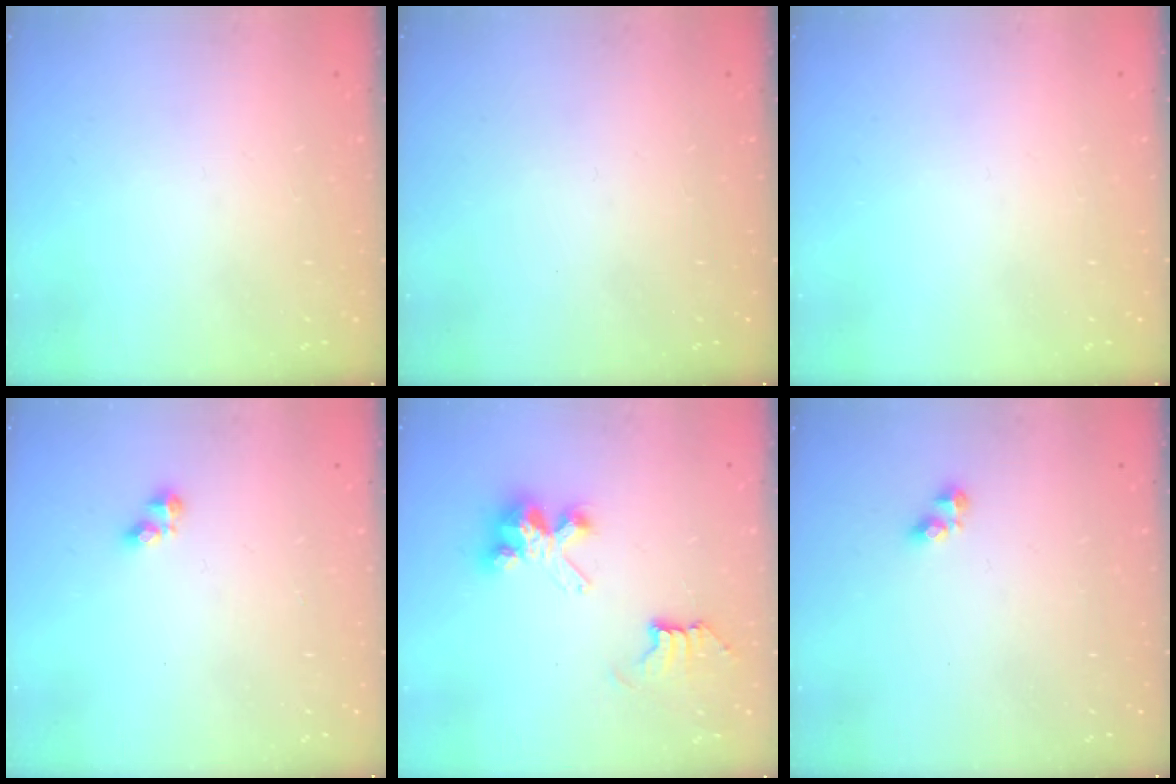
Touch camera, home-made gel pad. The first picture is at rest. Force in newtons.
{"total": 0.0}
{"total": 0.0}
{"total": 3.7, "press": 3.6, "slide": 0.6}
{"total": 7.4, "press": 7.4, "slide": 0.1}
{"total": 3.9, "press": 3.9, "slide": 0.4}